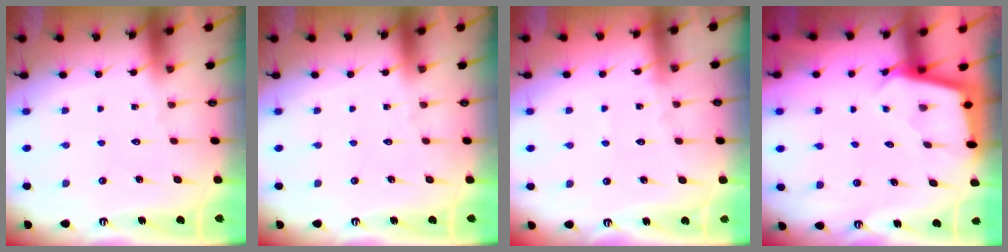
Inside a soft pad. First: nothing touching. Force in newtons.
{"total": 0.0}
{"total": 5.8, "press": 5.8, "slide": 0.7}
{"total": 2.3, "press": 2.3, "slide": 0.2}